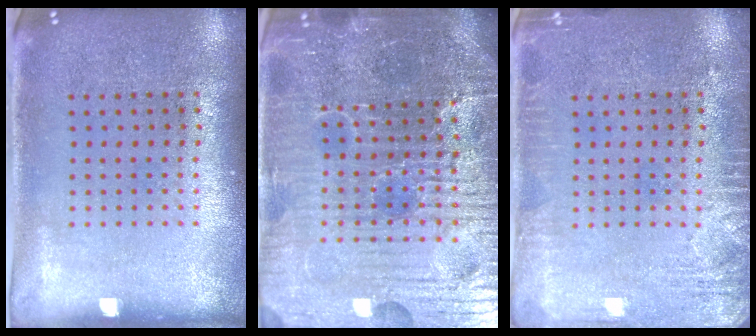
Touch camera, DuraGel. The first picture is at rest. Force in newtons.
{"total": 6.4, "press": 5.8, "slide": 2.7}
{"total": 2.7, "press": 2.7, "slide": 0.4}